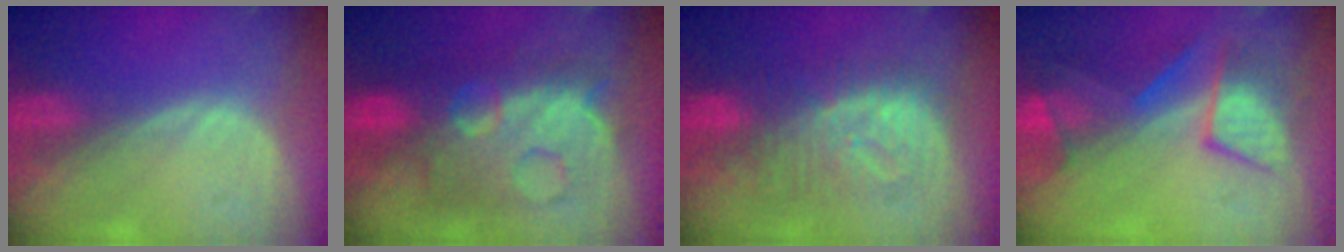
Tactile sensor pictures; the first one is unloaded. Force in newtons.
{"total": 12.3, "press": 12.2, "slide": 1.2}
{"total": 8.9, "press": 8.9, "slide": 0.3}
{"total": 8.0, "press": 7.9, "slide": 1.6}